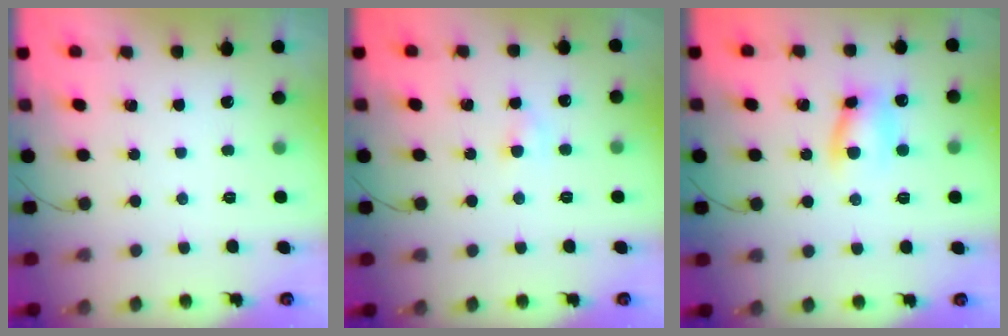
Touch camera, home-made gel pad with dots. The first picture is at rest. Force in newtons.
{"total": 3.0, "press": 2.8, "slide": 1.0}
{"total": 7.9, "press": 7.9, "slide": 0.5}